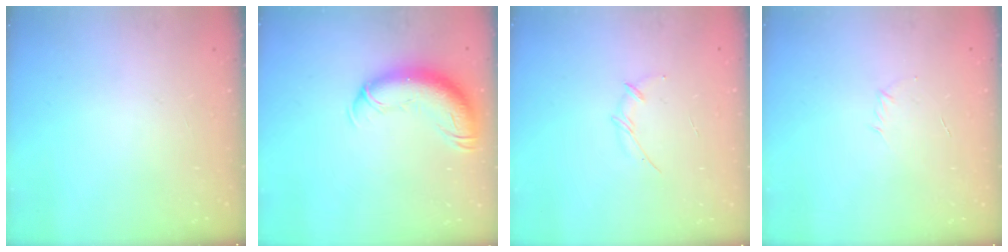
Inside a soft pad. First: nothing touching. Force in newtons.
{"total": 14.0, "press": 13.6, "slide": 3.4}
{"total": 4.0, "press": 3.9, "slide": 0.9}
{"total": 2.8, "press": 2.7, "slide": 0.8}